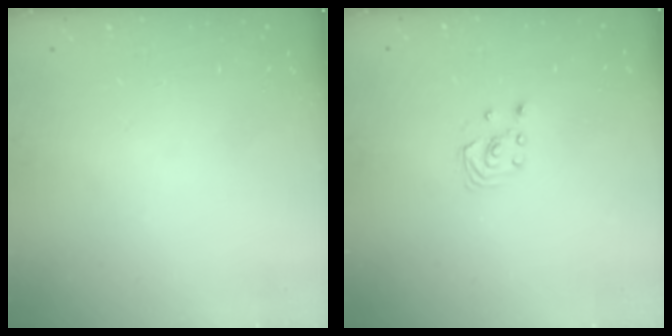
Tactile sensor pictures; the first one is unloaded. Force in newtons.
{"total": 1.8, "press": 1.8, "slide": 0.2}